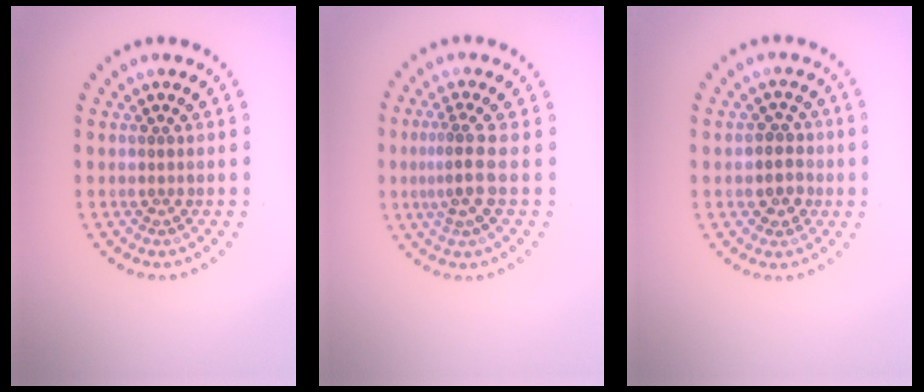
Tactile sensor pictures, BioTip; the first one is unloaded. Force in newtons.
{"total": 2.7, "press": 2.0, "slide": 1.9}
{"total": 2.4, "press": 2.3, "slide": 0.8}